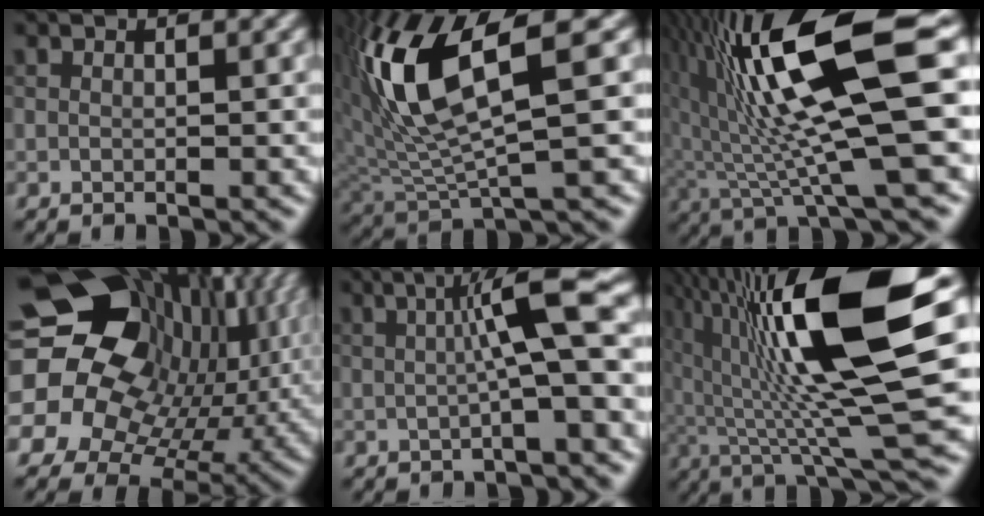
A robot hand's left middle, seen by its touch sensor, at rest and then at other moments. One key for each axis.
{"total": 8.9, "fx": 2.3, "fy": 2.6, "fz": 8.2, "tx": -0.177, "ty": 0.006, "tz": 0.057}
{"total": 14.0, "fx": 2.5, "fy": 2.6, "fz": 13.5, "tx": -0.243, "ty": 0.007, "tz": 0.057}
{"total": 20.8, "fx": 4.7, "fy": 16.0, "fz": 12.4, "tx": -0.247, "ty": 0.033, "tz": 0.066}
{"total": 5.6, "fx": 0.4, "fy": 0.5, "fz": 5.5, "tx": -0.090, "ty": 0.014, "tz": 0.010}
{"total": 14.4, "fx": 2.7, "fy": 2.4, "fz": 13.9, "tx": -0.238, "ty": 0.010, "tz": 0.053}